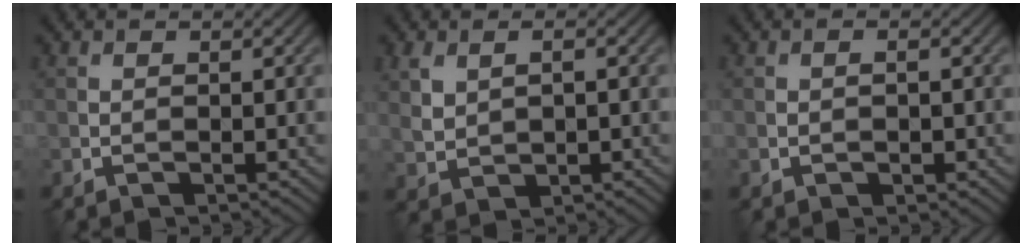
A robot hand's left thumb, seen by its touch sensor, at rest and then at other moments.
{"total": 3.5, "force": [1.0, 2.3, 2.4], "torque": [-0.061, -0.002, 0.023]}
{"total": 1.2, "force": [-0.3, 0.8, 0.9], "torque": [-0.015, 0.000, -0.004]}